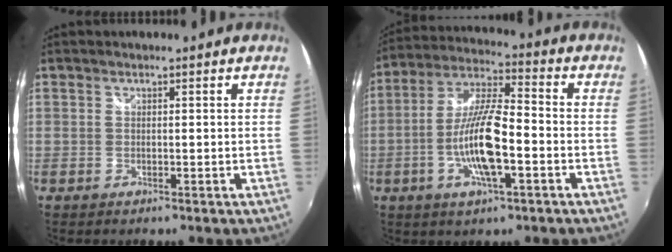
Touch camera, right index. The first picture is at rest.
{"total": 13.3, "force": [-4.0, 3.1, 12.3], "torque": [-0.251, -0.001, -0.078]}